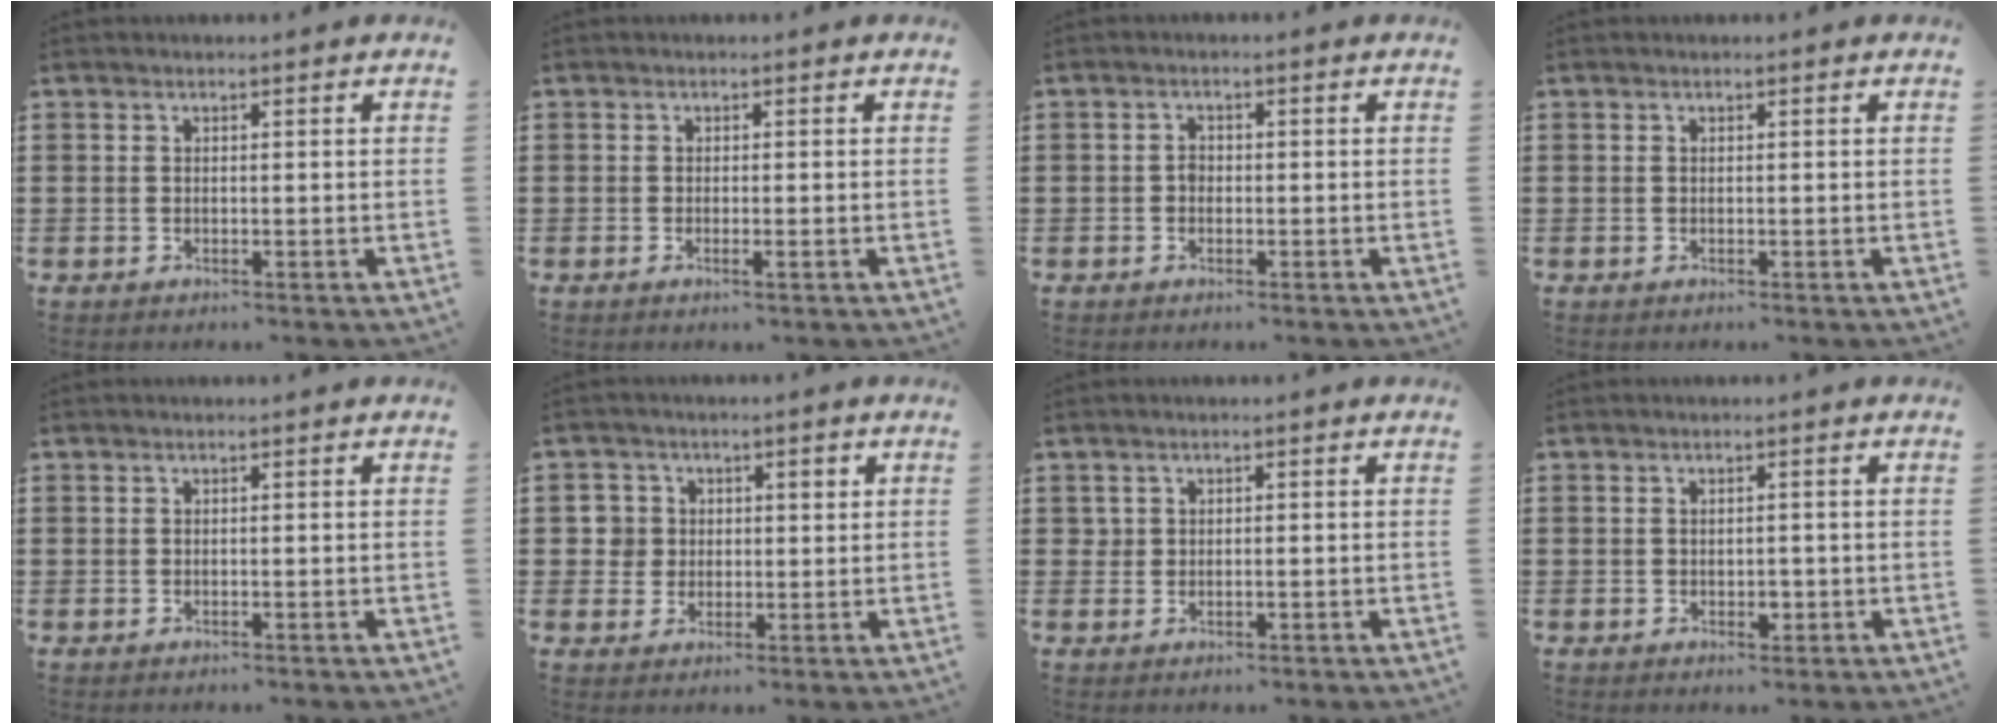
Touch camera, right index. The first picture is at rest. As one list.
[{"total": 1.1, "force": [-0.4, -0.2, 1.0], "torque": [-0.018, -0.007, -0.005]}, {"total": 1.3, "force": [-0.4, 0.9, 0.8], "torque": [-0.018, 0.001, -0.008]}, {"total": 0.0}, {"total": 0.0}, {"total": 4.1, "force": [0.7, 3.9, 1.0], "torque": [-0.040, 0.014, 0.010]}, {"total": 0.9, "force": [0.2, 0.8, 0.5], "torque": [-0.011, 0.005, 0.003]}, {"total": 2.1, "force": [-0.4, 1.1, 1.8], "torque": [-0.033, 0.000, -0.007]}]